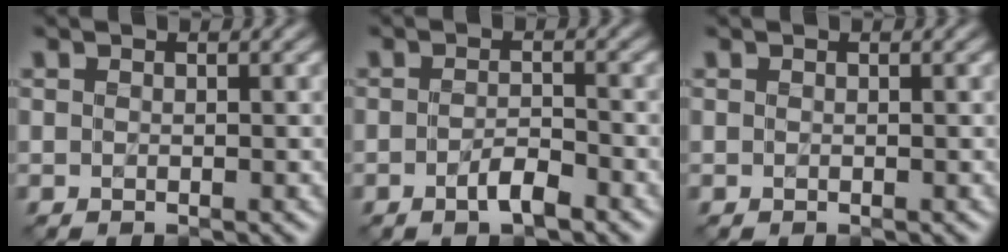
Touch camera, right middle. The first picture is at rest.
{"total": 2.1, "force": [-1.5, 0.6, 1.3], "torque": [-0.025, 0.002, -0.029]}
{"total": 0.0}